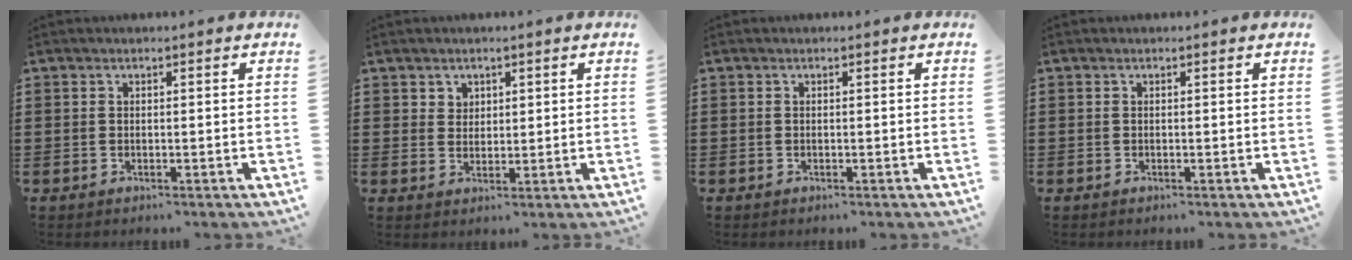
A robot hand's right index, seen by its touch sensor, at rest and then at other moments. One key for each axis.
{"total": 2.1, "fx": 1.4, "fy": 1.6, "fz": 0.1, "tx": -0.002, "ty": 0.005, "tz": 0.024}
{"total": 0.0}
{"total": 0.0}